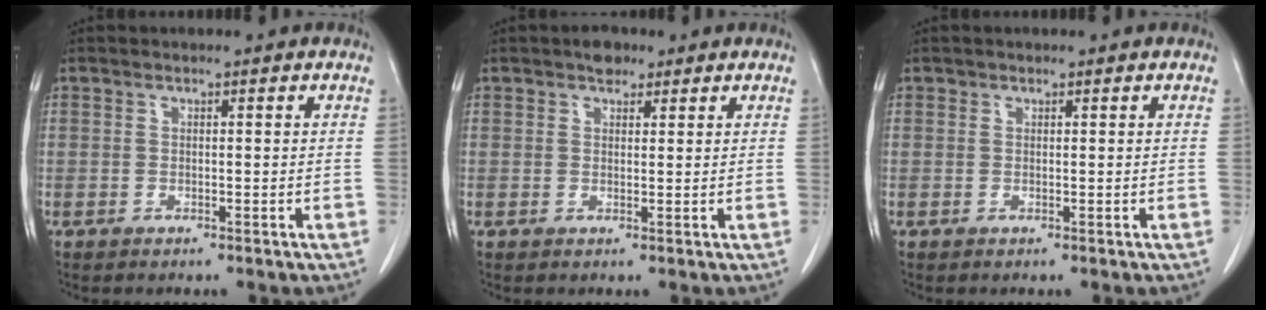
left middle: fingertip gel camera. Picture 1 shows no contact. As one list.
[{"total": 2.2, "force": [1.6, 1.3, 0.9], "torque": [-0.015, 0.005, 0.023]}, {"total": 0.0}]